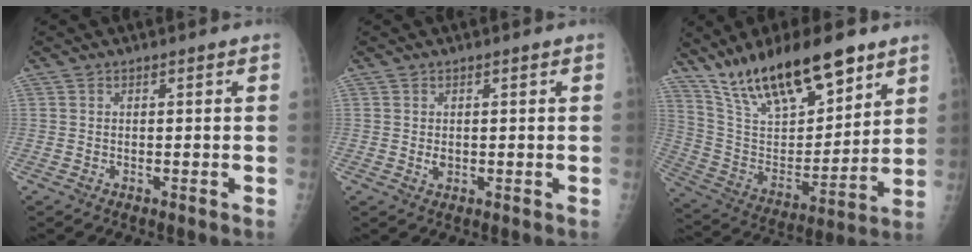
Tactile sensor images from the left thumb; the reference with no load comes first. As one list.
[{"total": 1.4, "force": [0.1, 1.0, 0.9], "torque": [-0.012, -0.001, 0.006]}, {"total": 22.3, "force": [15.6, 7.9, 13.9], "torque": [-0.204, -0.057, 0.284]}]